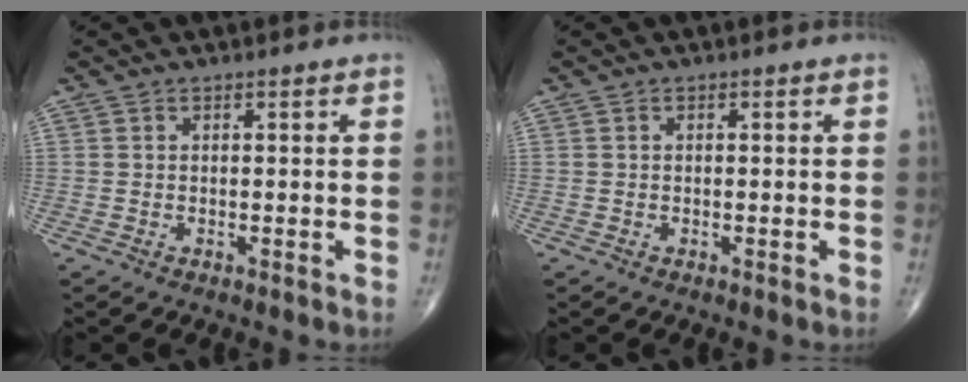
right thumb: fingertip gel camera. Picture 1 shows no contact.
{"total": 0.0}